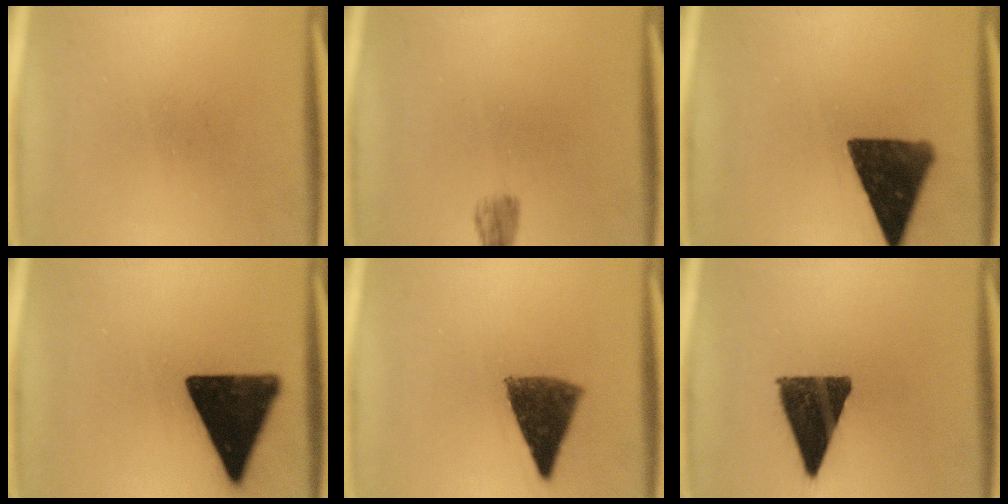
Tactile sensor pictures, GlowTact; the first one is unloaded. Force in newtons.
{"total": 2.1}
{"total": 13.2}
{"total": 16.3}
{"total": 9.4}
{"total": 13.0}